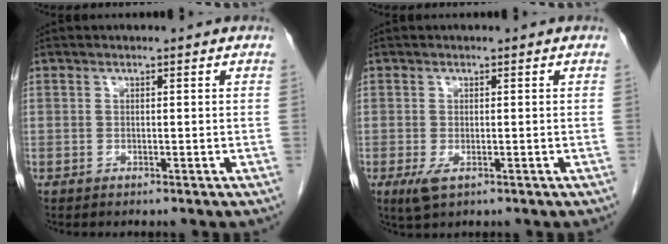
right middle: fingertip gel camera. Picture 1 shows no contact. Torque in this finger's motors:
{"motor_torque": [0.55, -0.33, 0.15, 0.05]}